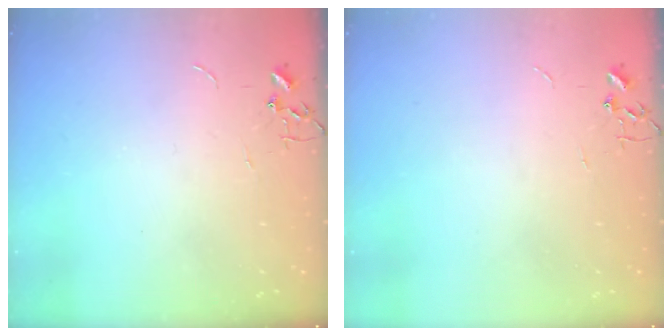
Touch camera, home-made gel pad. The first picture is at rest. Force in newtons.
{"total": 0.0}